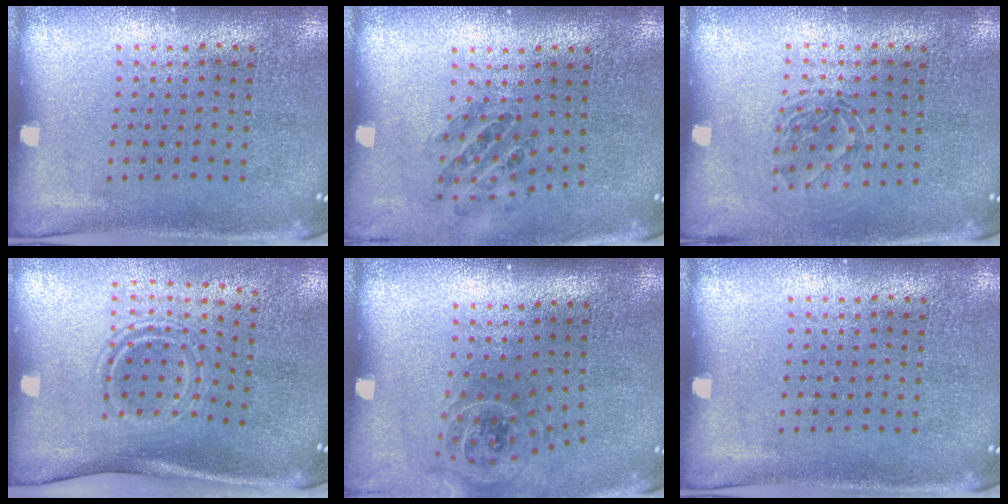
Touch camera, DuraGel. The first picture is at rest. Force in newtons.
{"total": 0.8, "press": 0.8, "slide": 0.1}
{"total": 1.3, "press": 1.1, "slide": 0.6}
{"total": 1.7, "press": 1.0, "slide": 1.3}
{"total": 1.1, "press": 1.0, "slide": 0.5}
{"total": 0.0}